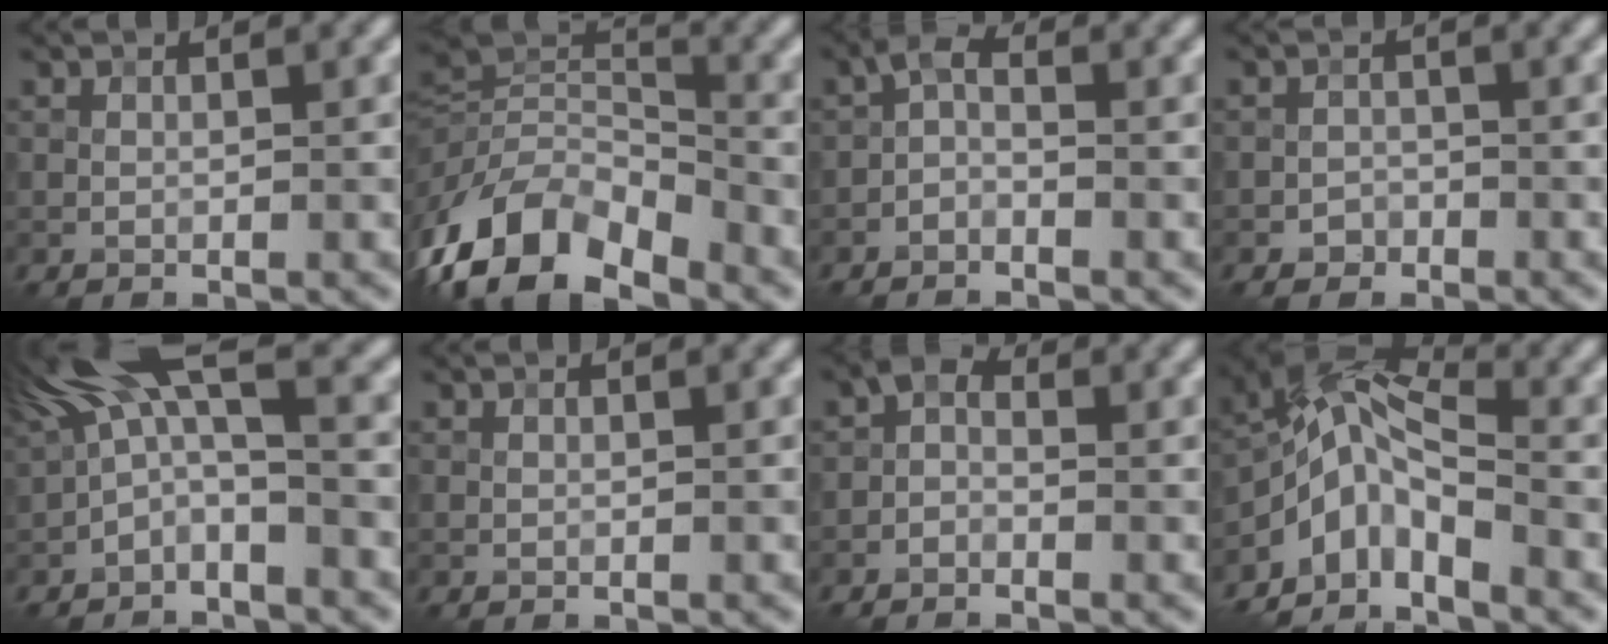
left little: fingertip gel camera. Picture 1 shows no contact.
{"total": 10.5, "force": [-5.5, 5.5, 6.9], "torque": [-0.132, 0.000, -0.113]}
{"total": 1.7, "force": [-1.1, 0.7, 1.1], "torque": [-0.019, 0.007, -0.027]}
{"total": 1.3, "force": [-0.9, 0.8, 0.1], "torque": [0.004, 0.003, -0.019]}
{"total": 6.5, "force": [0.9, 2.4, 6.0], "torque": [-0.117, 0.029, -0.001]}
{"total": 0.0}
{"total": 1.6, "force": [-0.9, 1.0, 1.0], "torque": [-0.017, 0.007, -0.024]}
{"total": 6.6, "force": [-3.6, 2.8, 4.7], "torque": [-0.086, 0.013, -0.085]}